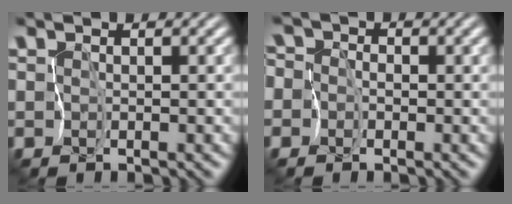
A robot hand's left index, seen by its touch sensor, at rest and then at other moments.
{"total": 4.9, "force": [-1.6, 4.5, 1.2], "torque": [-0.041, 0.008, -0.071]}